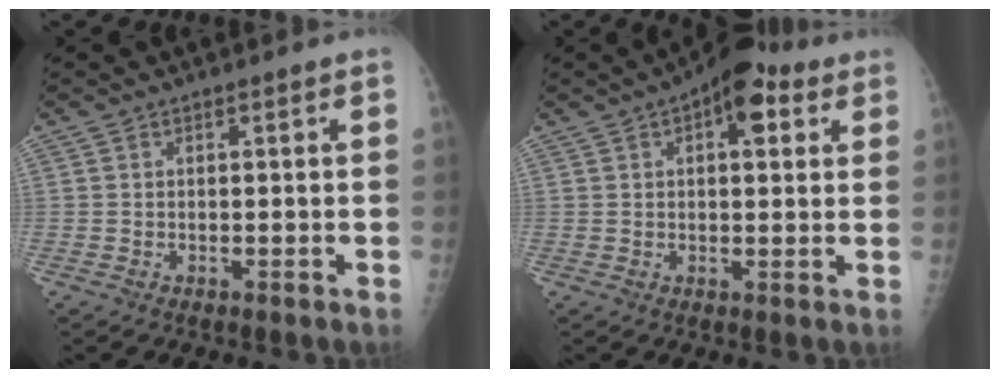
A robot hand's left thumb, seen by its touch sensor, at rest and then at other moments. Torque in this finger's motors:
{"motor_torque": [0.67, 0.70, 0.82, -0.23, 0.06]}